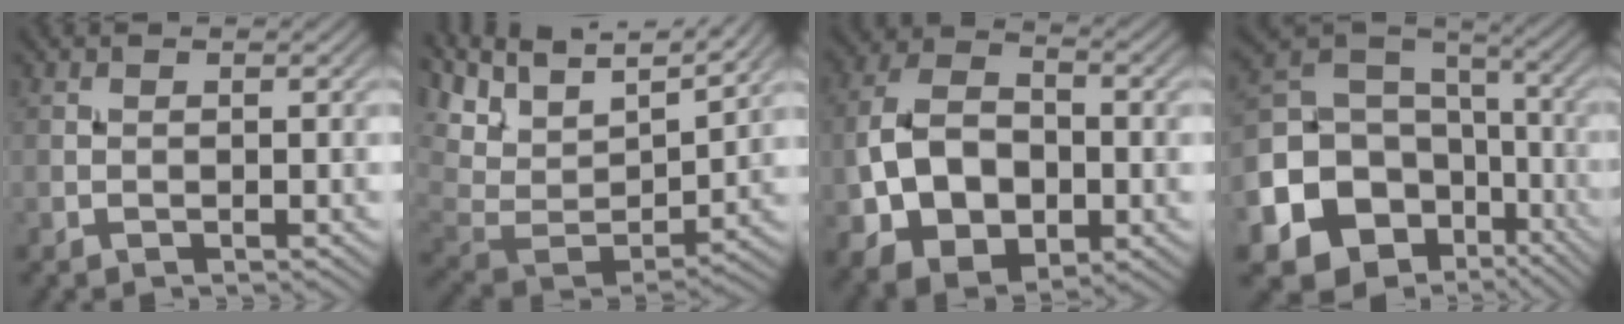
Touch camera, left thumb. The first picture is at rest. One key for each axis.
{"total": 11.7, "fx": 6.3, "fy": 5.3, "fz": 8.3, "tx": -0.202, "ty": 0.011, "tz": 0.120}
{"total": 11.7, "fx": -2.0, "fy": 7.6, "fz": 8.7, "tx": -0.197, "ty": -0.006, "tz": -0.039}
{"total": 17.9, "fx": -7.2, "fy": 14.2, "fz": 8.2, "tx": -0.214, "ty": -0.050, "tz": -0.120}